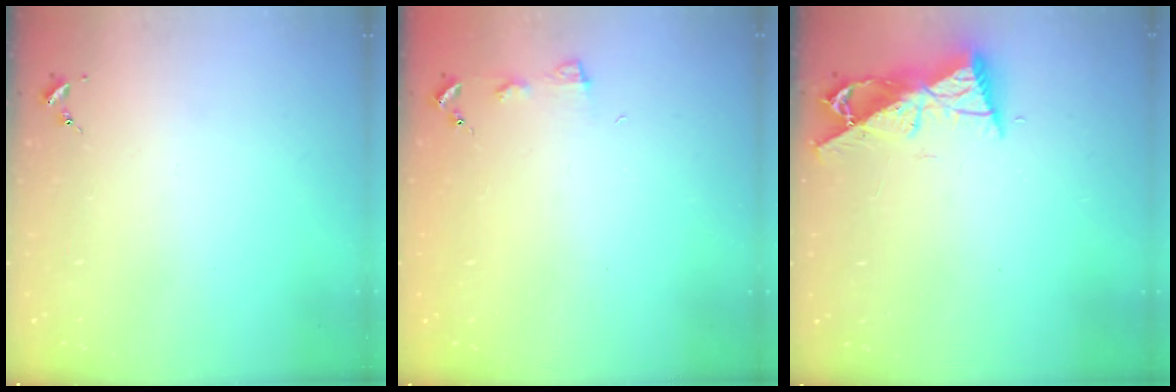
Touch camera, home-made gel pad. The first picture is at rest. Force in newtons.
{"total": 3.6, "press": 3.6, "slide": 0.4}
{"total": 8.8, "press": 8.7, "slide": 1.0}